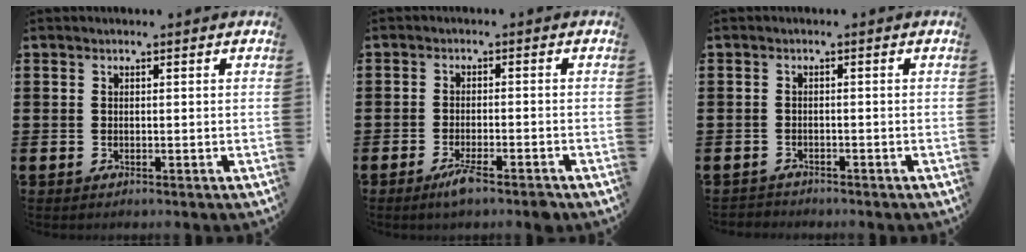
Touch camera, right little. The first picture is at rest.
{"total": 3.2, "force": [-2.1, 0.1, 2.3], "torque": [-0.037, -0.002, -0.036]}
{"total": 0.9, "force": [-0.9, 0.2, -0.1], "torque": [0.000, 0.003, -0.020]}